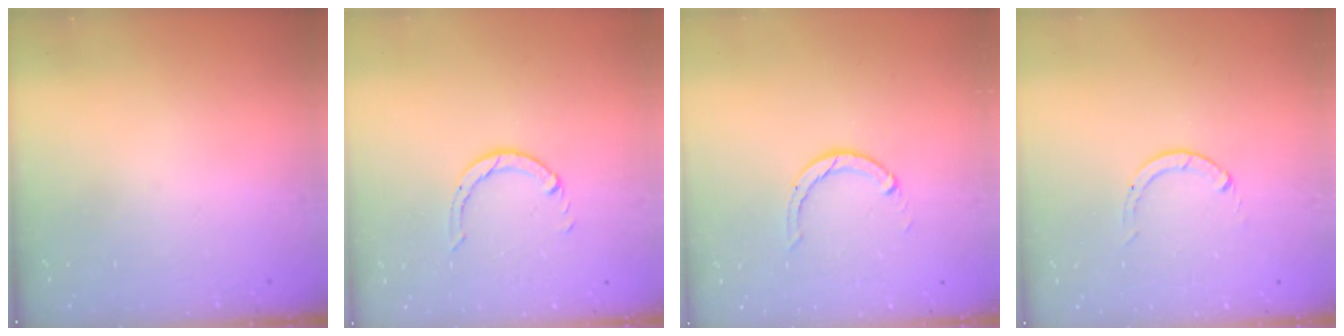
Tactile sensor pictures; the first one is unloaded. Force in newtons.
{"total": 3.5, "press": 3.5, "slide": 0.5}
{"total": 2.0, "press": 2.0, "slide": 0.3}
{"total": 0.0}